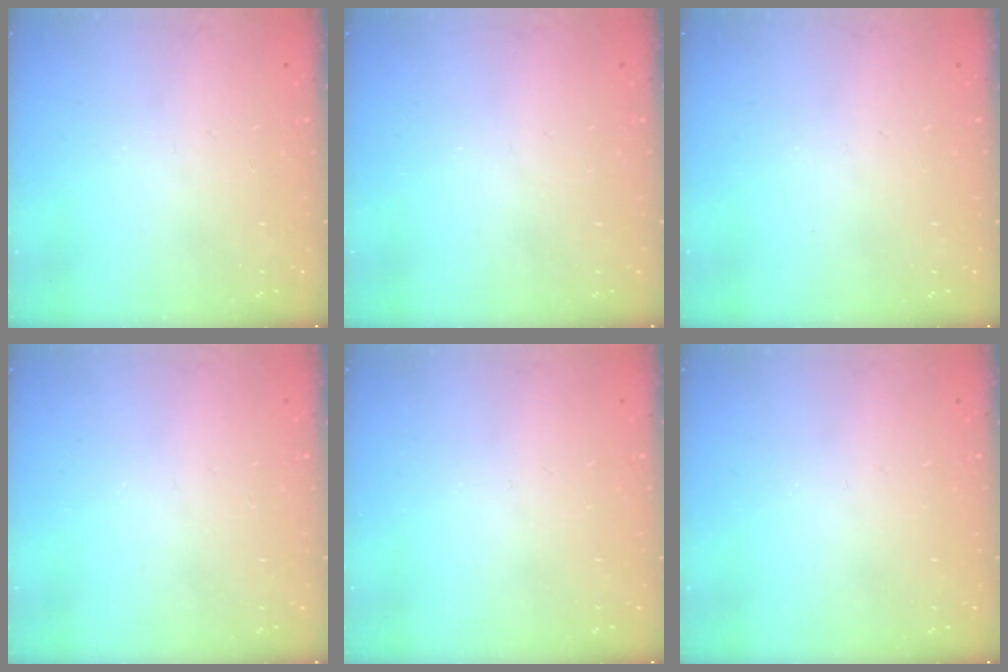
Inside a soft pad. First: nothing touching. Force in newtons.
{"total": 0.0}
{"total": 0.0}
{"total": 0.0}
{"total": 0.0}
{"total": 0.0}